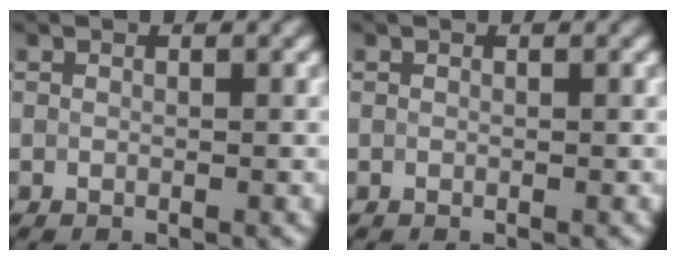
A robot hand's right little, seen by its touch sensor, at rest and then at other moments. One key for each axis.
{"total": 0.0}